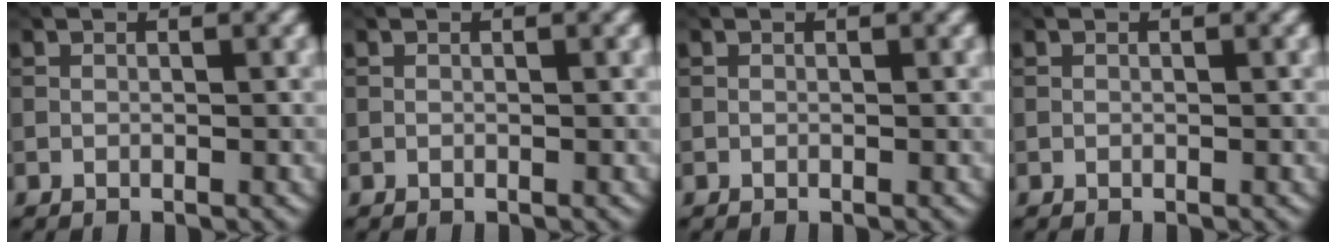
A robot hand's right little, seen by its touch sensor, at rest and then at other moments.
{"total": 0.0}
{"total": 0.0}
{"total": 0.0}